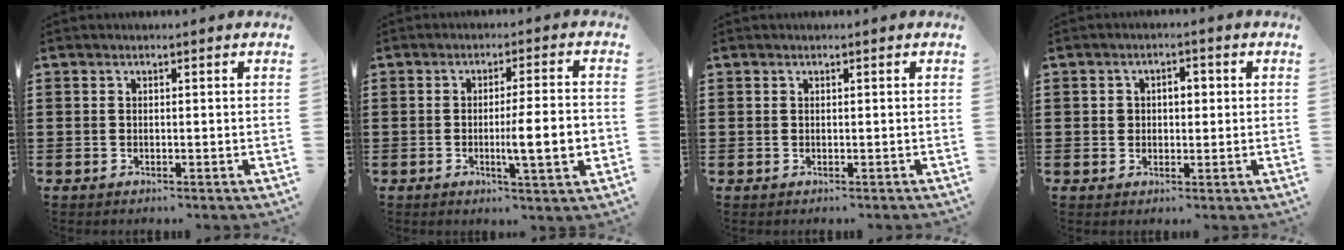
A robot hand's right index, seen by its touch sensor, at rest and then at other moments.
{"total": 7.8, "force": [-1.4, 0.8, 7.6], "torque": [-0.108, -0.013, -0.026]}
{"total": 0.0}
{"total": 2.5, "force": [0.2, 1.9, 1.7], "torque": [-0.037, 0.011, 0.000]}